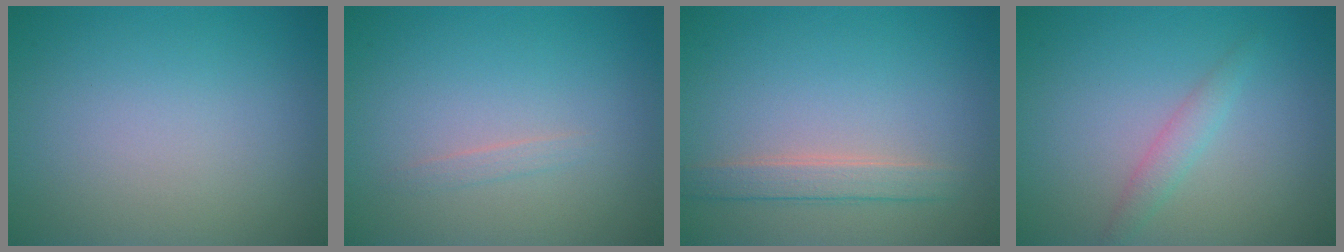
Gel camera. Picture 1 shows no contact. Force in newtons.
{"total": 0.6, "press": 0.6, "slide": 0.1}
{"total": 2.2, "press": 2.2, "slide": 0.1}
{"total": 1.5, "press": 1.5, "slide": 0.1}